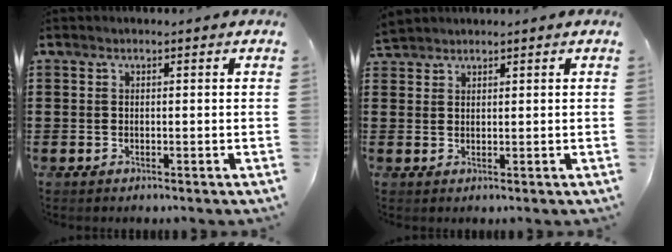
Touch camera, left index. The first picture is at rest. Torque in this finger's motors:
{"motor_torque": [1.31, -0.82, 1.05, 0.21]}